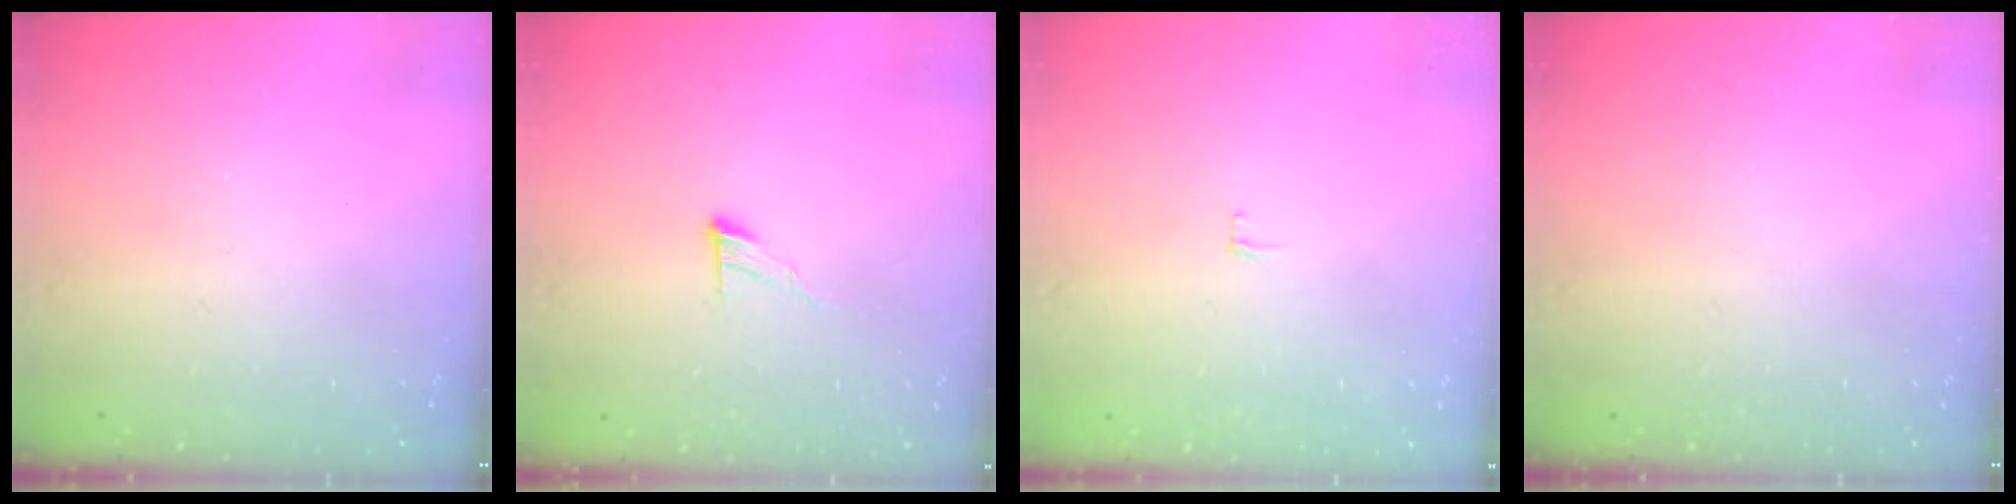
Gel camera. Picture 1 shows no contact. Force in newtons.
{"total": 6.5, "press": 6.5, "slide": 0.5}
{"total": 3.8, "press": 3.8, "slide": 0.3}
{"total": 0.0}